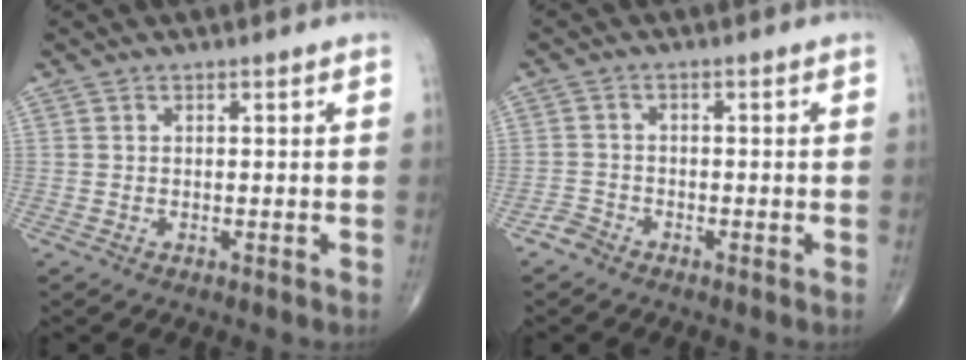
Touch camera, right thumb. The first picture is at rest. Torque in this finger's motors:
{"motor_torque": [0.16, -0.09, -0.06, -0.41, 0.04]}